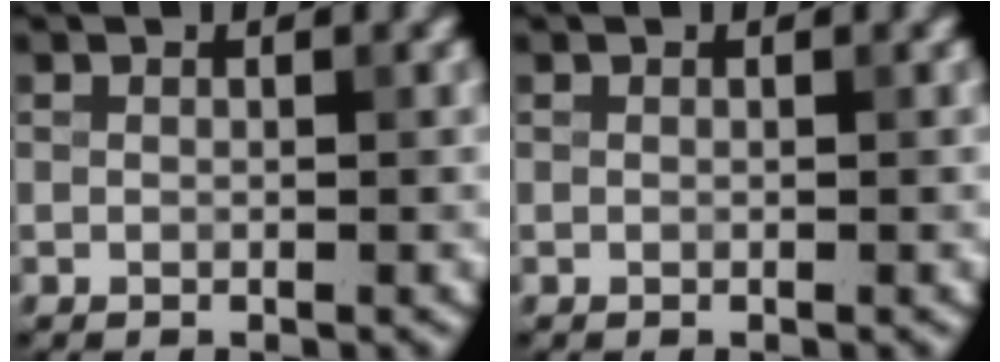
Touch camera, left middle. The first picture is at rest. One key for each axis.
{"total": 0.0}